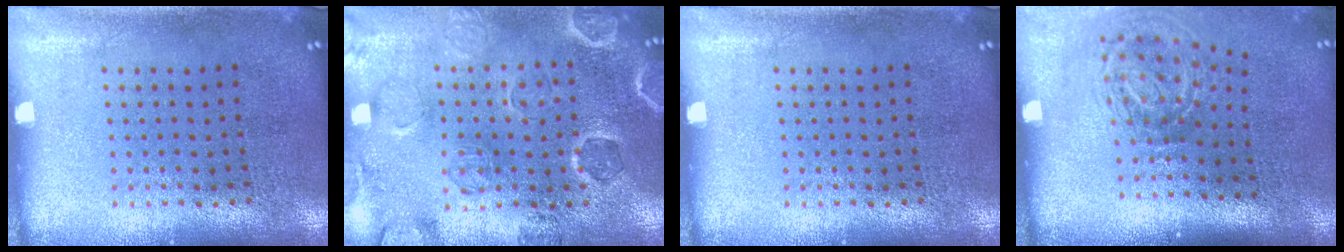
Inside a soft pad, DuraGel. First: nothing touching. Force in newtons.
{"total": 0.7, "press": 0.7, "slide": 0.4}
{"total": 0.0}
{"total": 2.1, "press": 1.3, "slide": 1.7}